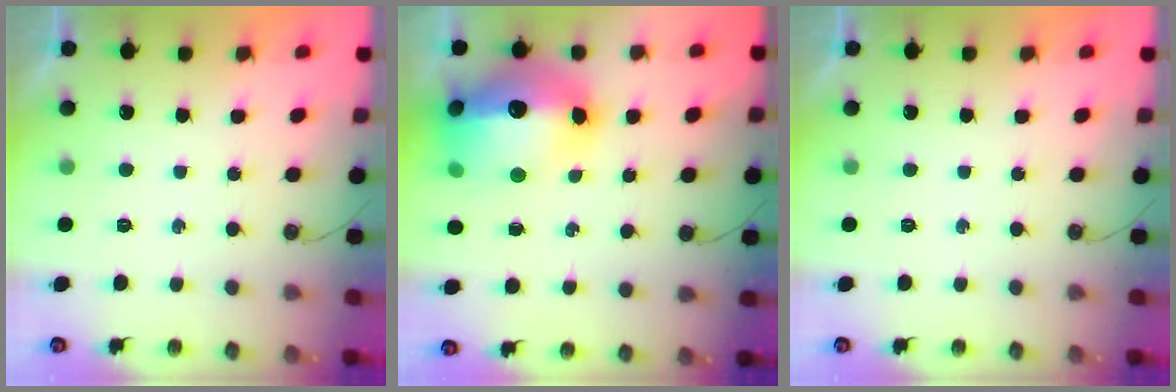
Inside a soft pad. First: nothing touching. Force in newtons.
{"total": 22.1, "press": 21.4, "slide": 5.3}
{"total": 0.0}